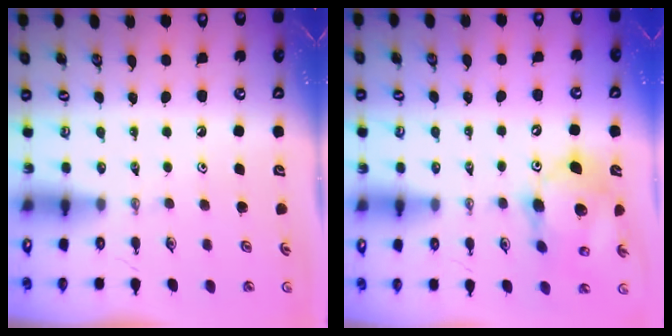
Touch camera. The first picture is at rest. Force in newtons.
{"total": 14.1, "press": 13.9, "slide": 2.5}